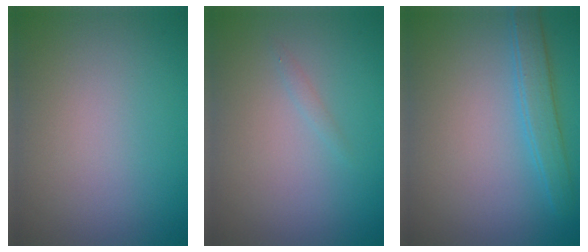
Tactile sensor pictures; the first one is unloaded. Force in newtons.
{"total": 1.1, "press": 1.1, "slide": 0.2}
{"total": 2.5, "press": 2.5, "slide": 0.1}